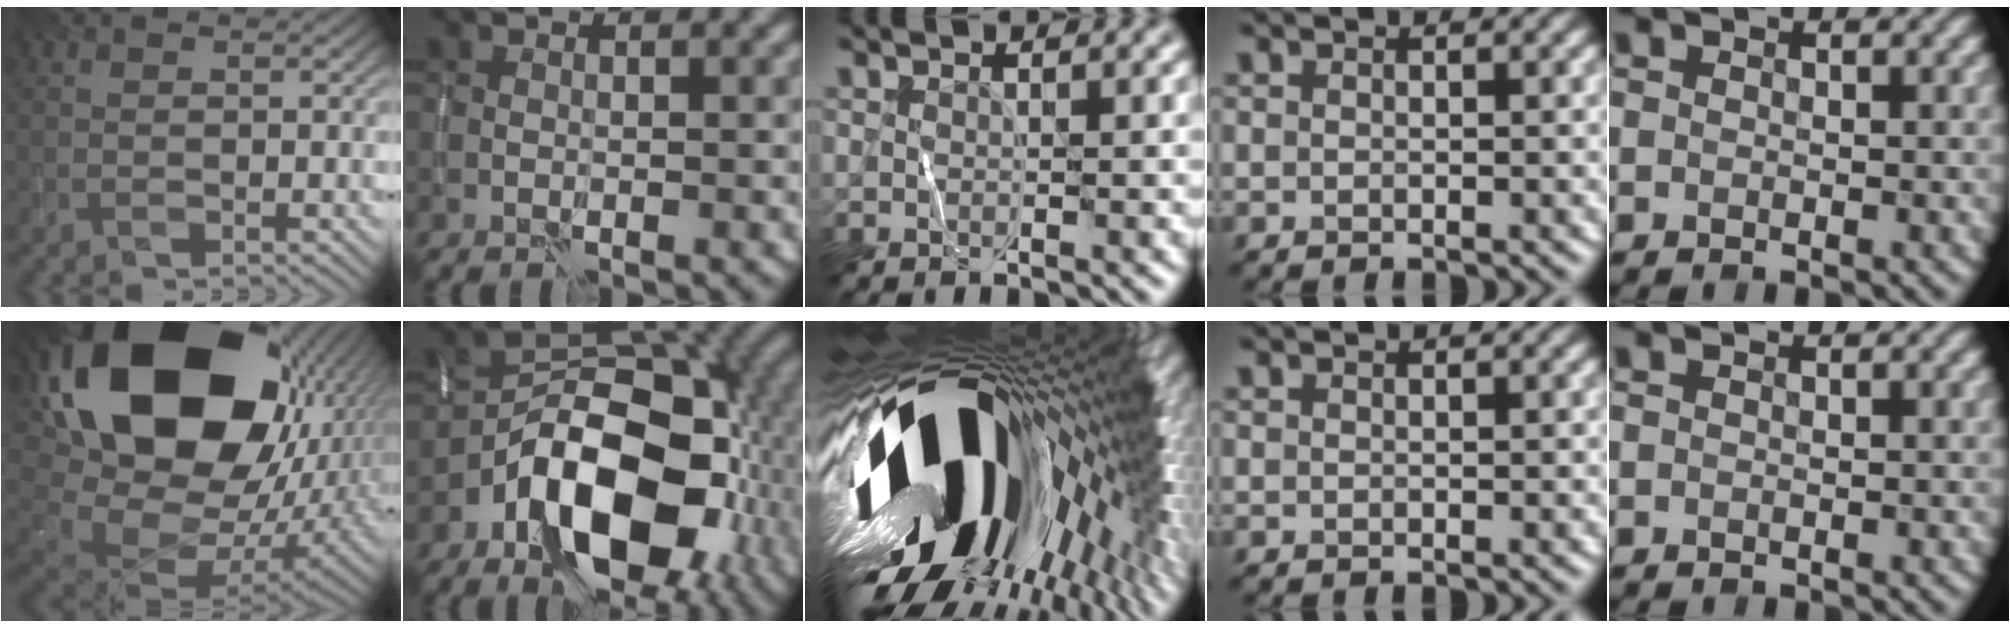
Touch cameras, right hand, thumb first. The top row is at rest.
{"thumb": {"total": 22.4, "force": [6.6, 15.0, 15.3], "torque": [-0.316, -0.053, 0.162]}, "index": {"total": 13.9, "force": [-5.0, 8.2, 10.0], "torque": [-0.147, -0.004, -0.092]}, "middle": {"total": 20.9, "force": [-0.4, 11.1, 17.7], "torque": [-0.323, -0.062, -0.001]}}